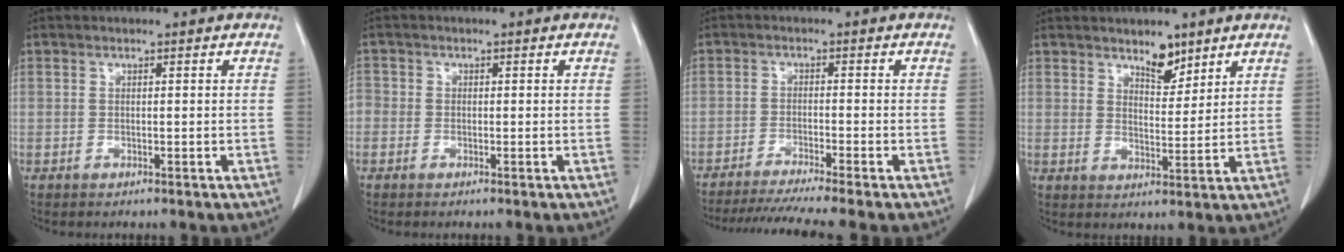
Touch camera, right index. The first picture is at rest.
{"total": 2.1, "force": [-0.5, 1.9, 0.9], "torque": [-0.020, 0.007, -0.013]}
{"total": 9.6, "force": [-8.2, -1.6, 4.6], "torque": [-0.059, -0.022, -0.132]}
{"total": 4.3, "force": [3.4, 1.7, 2.1], "torque": [-0.031, -0.007, 0.057]}